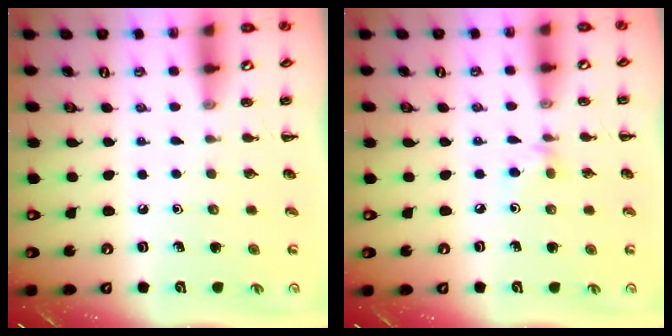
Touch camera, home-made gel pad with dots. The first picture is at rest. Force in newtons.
{"total": 4.2, "press": 4.0, "slide": 1.3}